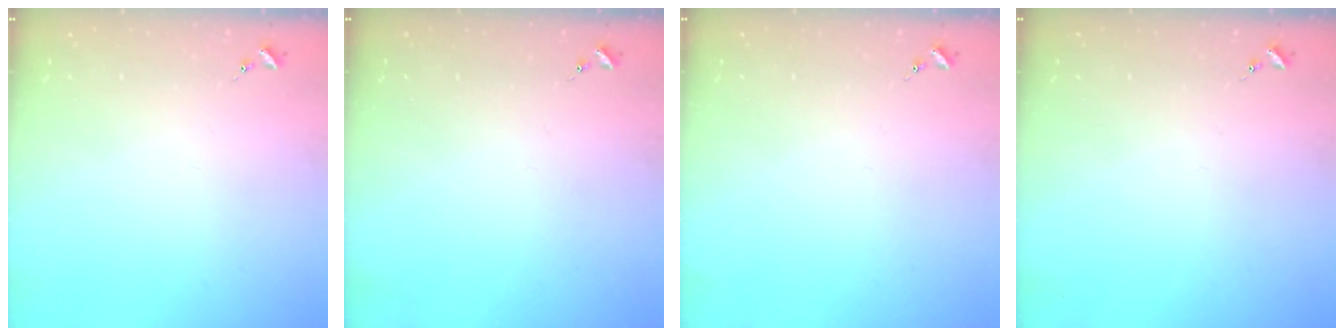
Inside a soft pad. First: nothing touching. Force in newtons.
{"total": 0.0}
{"total": 0.0}
{"total": 0.0}